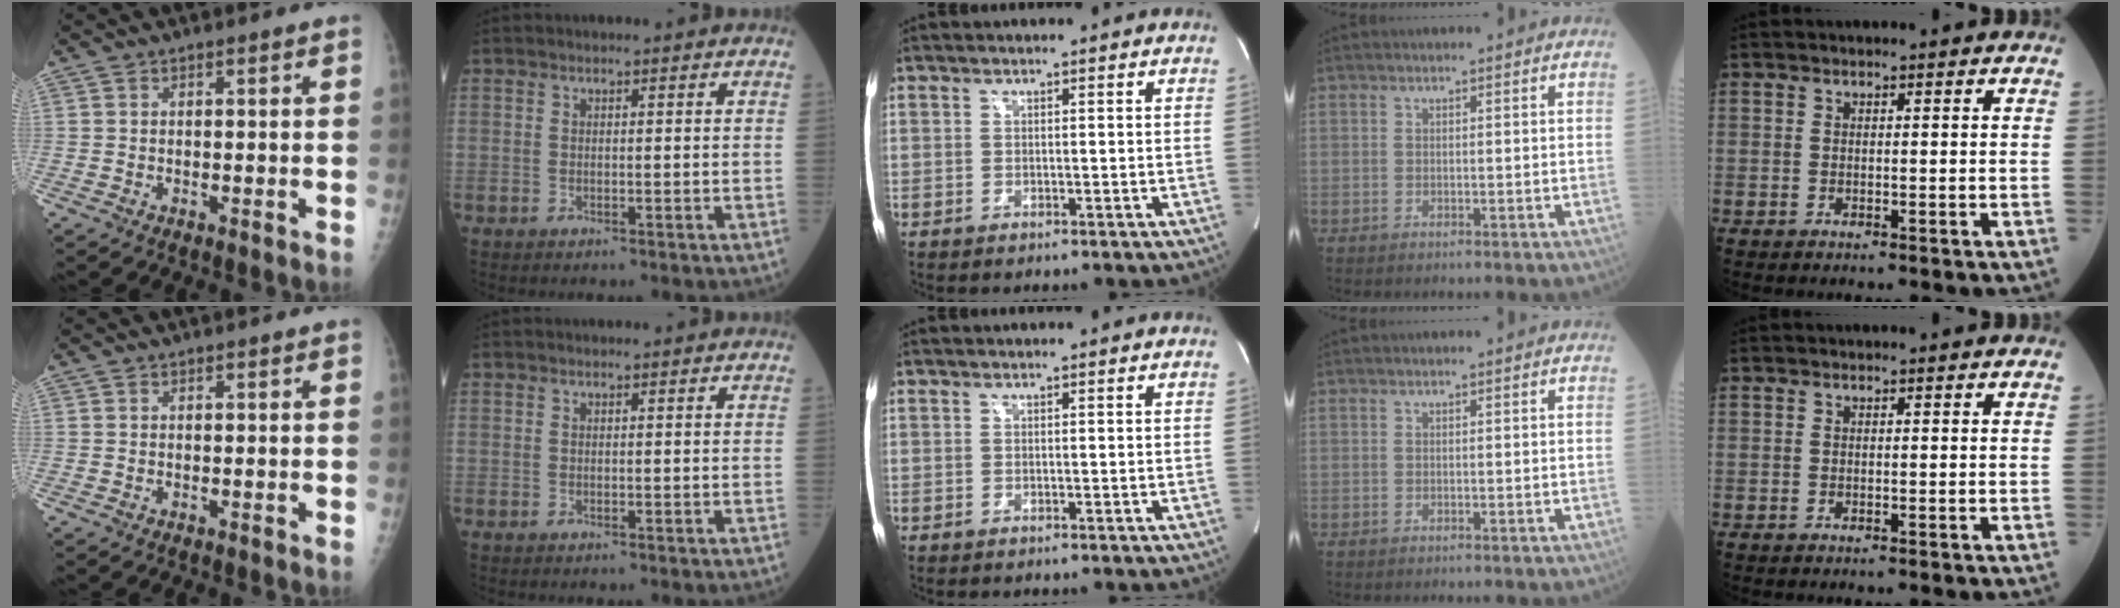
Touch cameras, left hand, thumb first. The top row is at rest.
{}